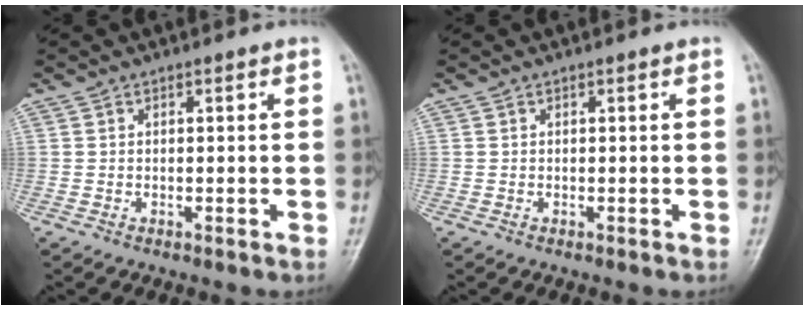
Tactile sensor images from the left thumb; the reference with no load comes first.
{"total": 0.0}